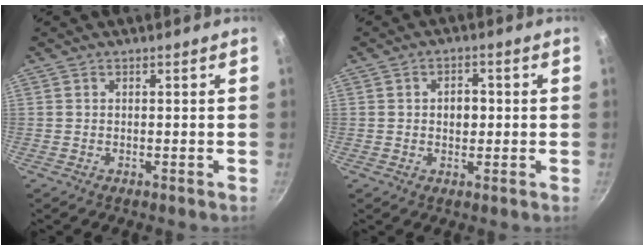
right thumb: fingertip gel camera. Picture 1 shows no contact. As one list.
[{"total": 3.9, "force": [0.2, 2.7, 2.7], "torque": [-0.023, 0.007, 0.002]}]